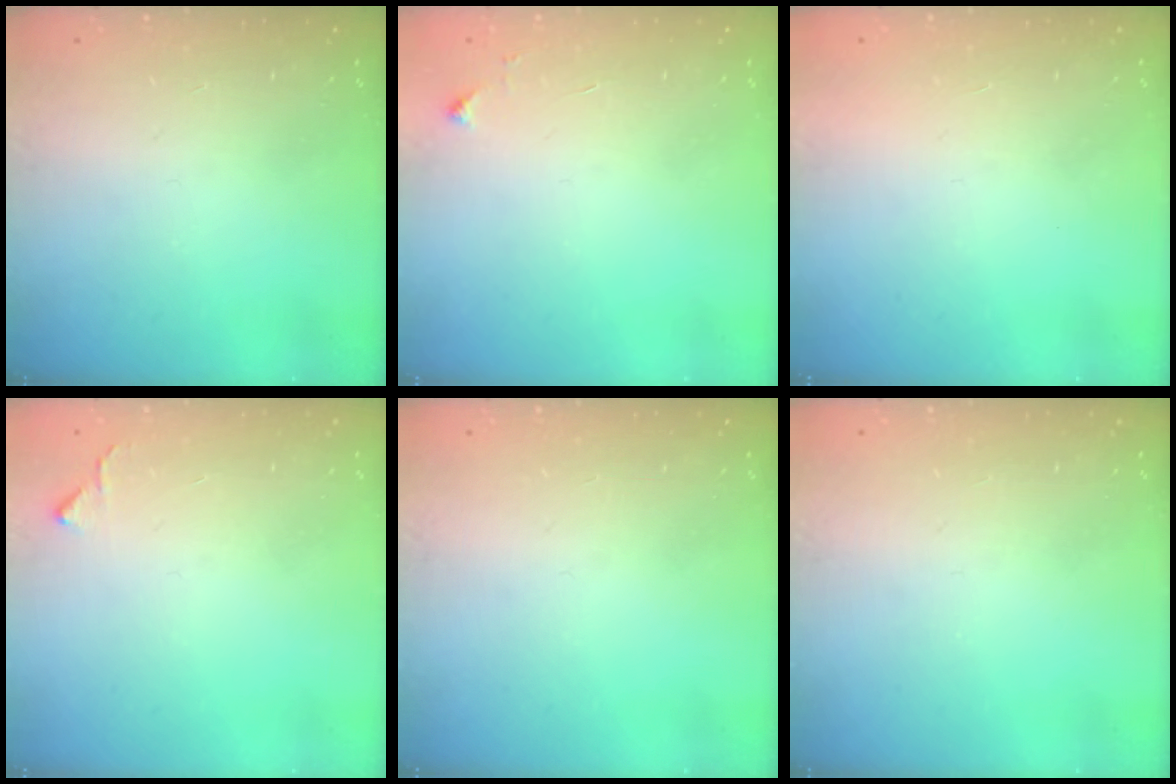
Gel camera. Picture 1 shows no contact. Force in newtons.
{"total": 3.9, "press": 3.8, "slide": 0.6}
{"total": 1.5, "press": 1.5, "slide": 0.1}
{"total": 5.1, "press": 5.0, "slide": 0.7}
{"total": 0.0}
{"total": 0.0}